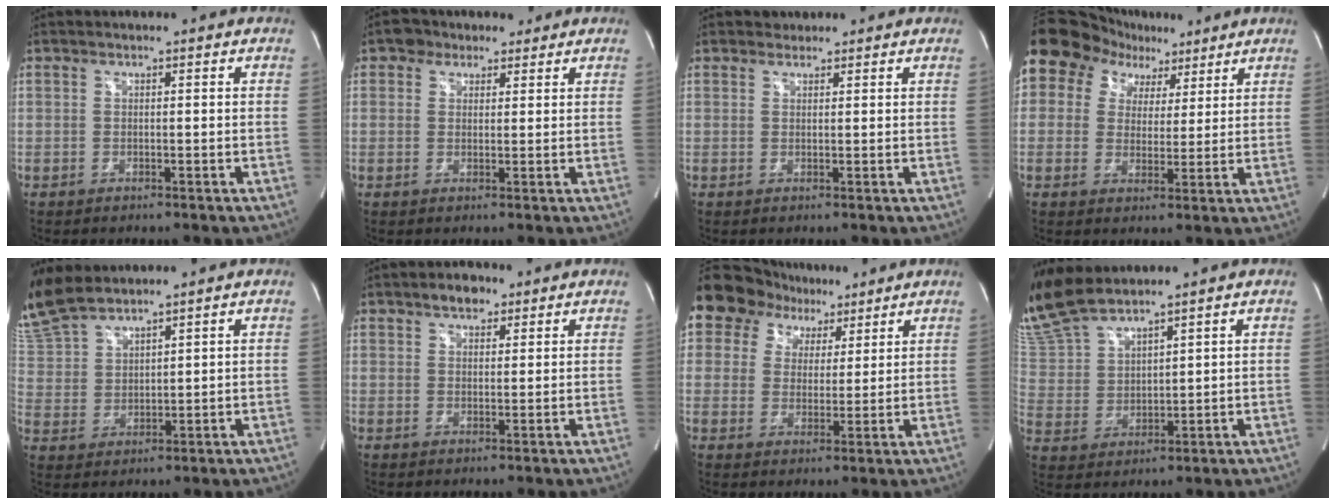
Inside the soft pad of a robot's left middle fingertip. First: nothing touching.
{"total": 4.2, "force": [2.5, 3.2, 1.0], "torque": [-0.022, 0.024, 0.039]}
{"total": 1.4, "force": [1.1, 0.9, -0.2], "torque": [0.004, 0.011, 0.012]}
{"total": 12.6, "force": [7.5, 9.3, 4.0], "torque": [-0.066, 0.052, 0.121]}
{"total": 10.8, "force": [9.8, 2.4, 3.8], "torque": [-0.106, 0.013, 0.213]}
{"total": 3.5, "force": [2.3, 2.0, 1.7], "torque": [-0.029, 0.010, 0.038]}
{"total": 14.6, "force": [8.6, 10.8, 4.6], "torque": [-0.102, 0.058, 0.147]}
{"total": 9.6, "force": [9.0, 0.8, 3.2], "torque": [-0.088, 0.013, 0.199]}